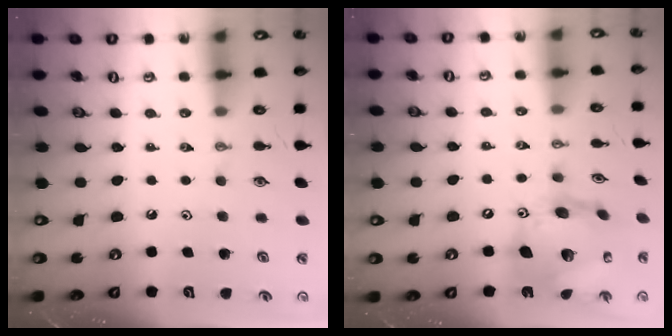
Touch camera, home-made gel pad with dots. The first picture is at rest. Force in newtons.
{"total": 19.2, "press": 19.1, "slide": 2.0}